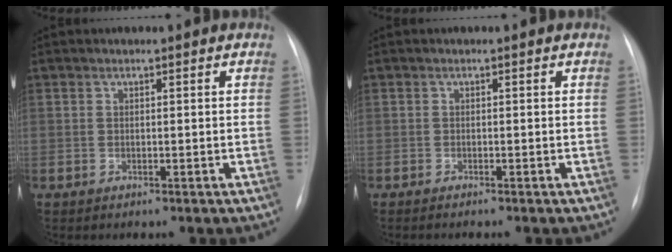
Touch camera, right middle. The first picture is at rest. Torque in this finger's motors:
{"motor_torque": [0.29, -0.33, 0.00, 0.01]}